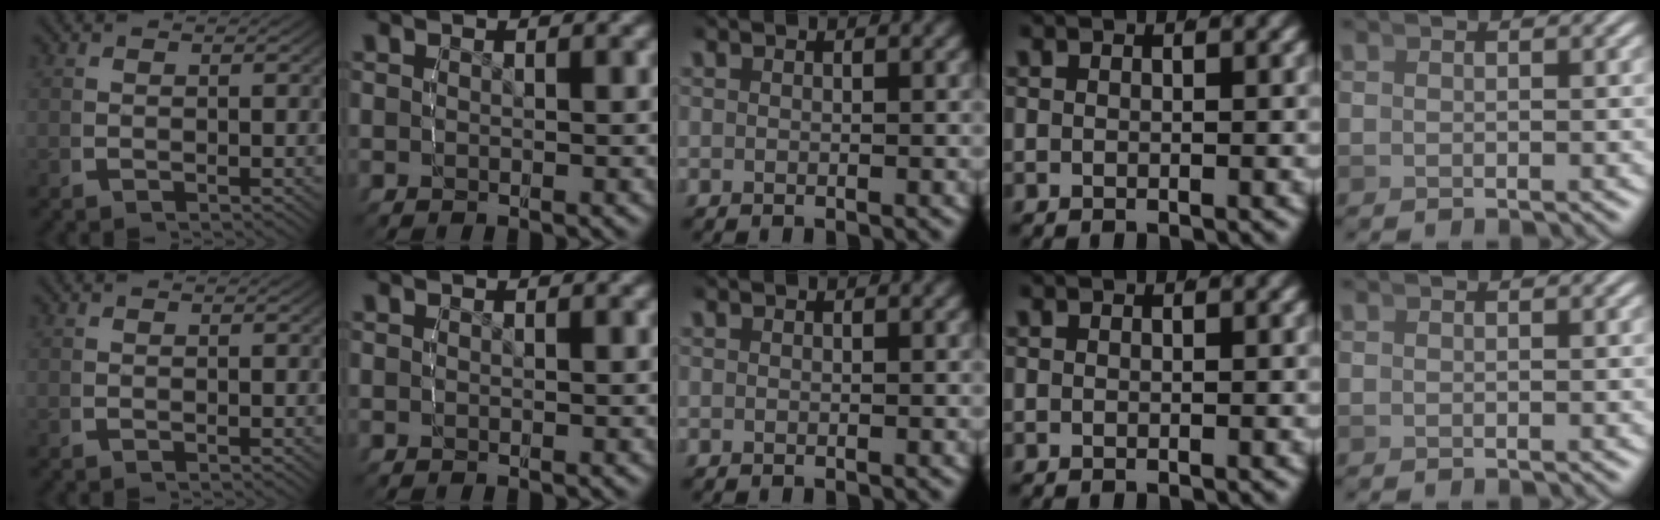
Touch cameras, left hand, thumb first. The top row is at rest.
{}